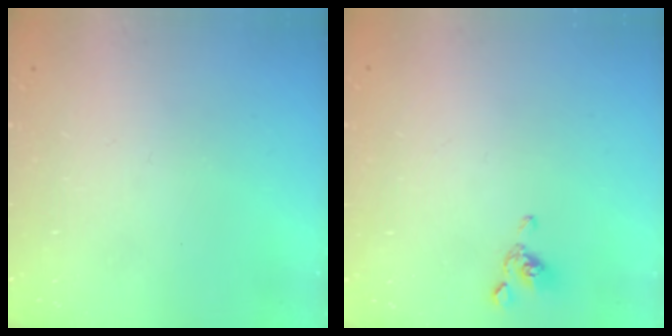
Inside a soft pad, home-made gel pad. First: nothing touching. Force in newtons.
{"total": 2.9, "press": 2.8, "slide": 0.6}